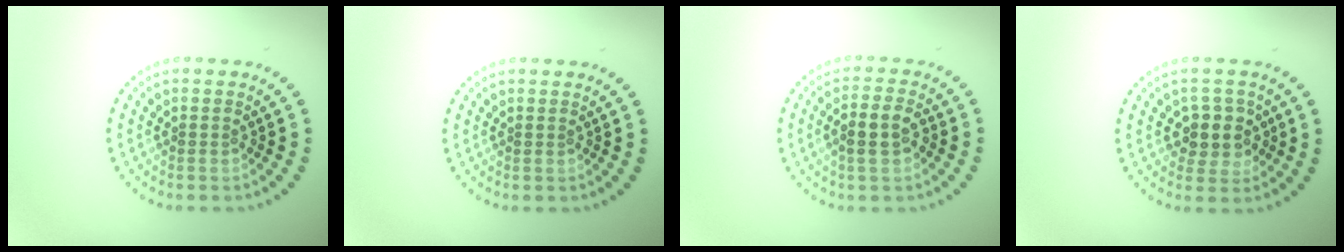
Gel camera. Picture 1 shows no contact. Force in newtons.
{"total": 0.0}
{"total": 2.9, "press": 2.8, "slide": 0.8}
{"total": 3.2, "press": 2.9, "slide": 1.2}